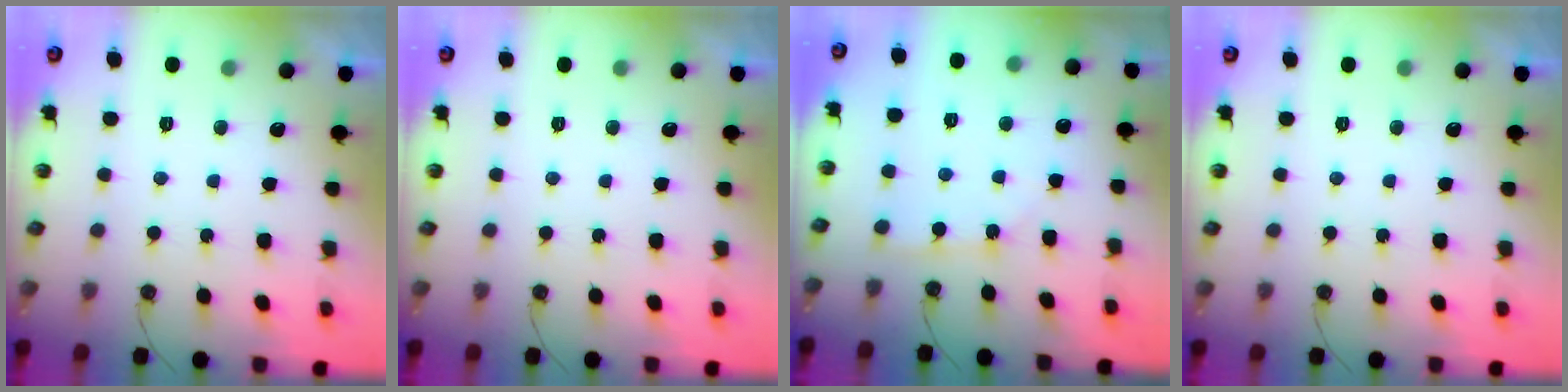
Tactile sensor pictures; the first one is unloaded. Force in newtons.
{"total": 0.0}
{"total": 2.2, "press": 2.2, "slide": 0.2}
{"total": 0.0}